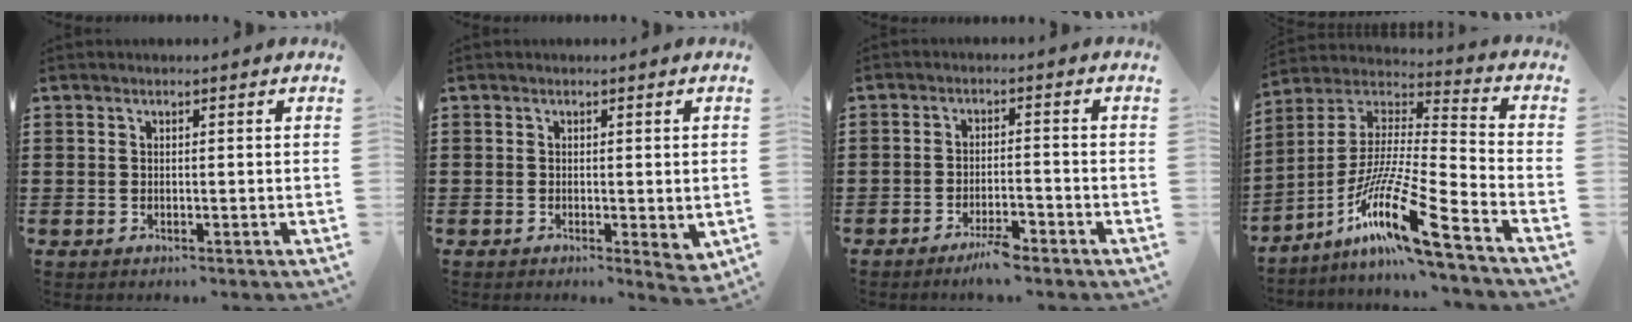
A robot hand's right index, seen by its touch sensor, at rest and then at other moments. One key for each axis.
{"total": 1.4, "fx": -0.3, "fy": 0.6, "fz": 1.2, "tx": -0.022, "ty": -0.001, "tz": -0.004}
{"total": 3.5, "fx": -2.7, "fy": 0.4, "fz": 2.1, "tx": -0.042, "ty": 0.001, "tz": -0.052}
{"total": 16.2, "fx": -10.8, "fy": 1.4, "fz": 12.0, "tx": -0.243, "ty": 0.005, "tz": -0.203}